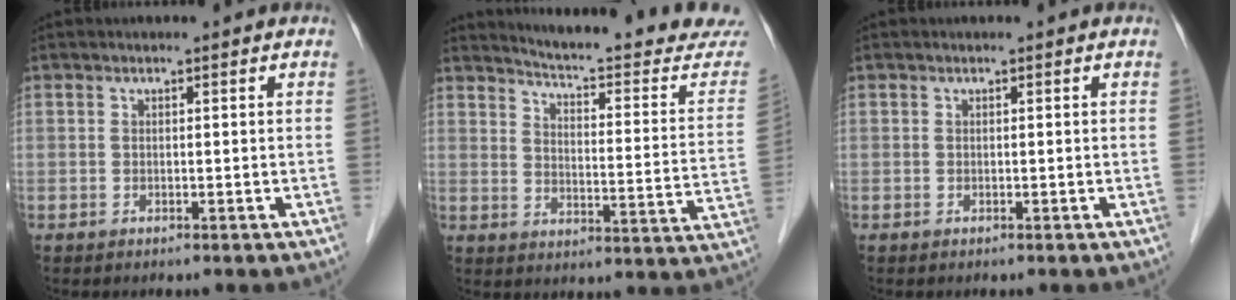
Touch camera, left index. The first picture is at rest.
{"total": 20.8, "force": [20.0, 0.8, 5.7], "torque": [-0.079, -0.113, 0.233]}
{"total": 0.0}